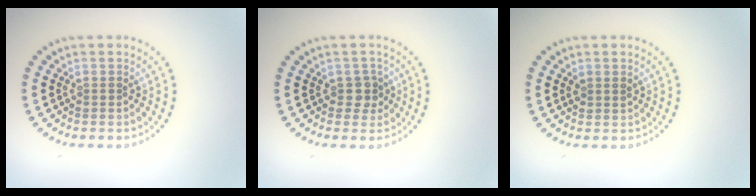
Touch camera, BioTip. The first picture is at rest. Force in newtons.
{"total": 1.7, "press": 1.5, "slide": 0.8}
{"total": 1.1, "press": 1.0, "slide": 0.4}